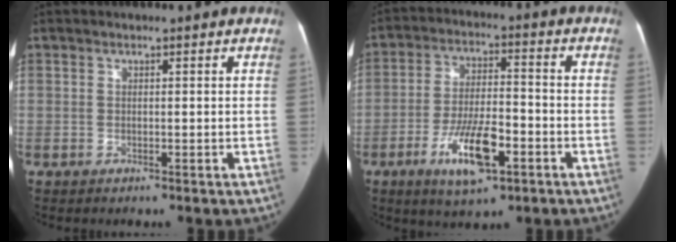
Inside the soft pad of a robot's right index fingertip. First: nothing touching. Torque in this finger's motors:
{"motor_torque": [1.64, -0.50, 0.32, 0.09]}